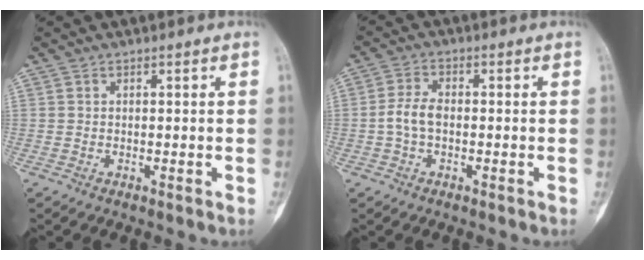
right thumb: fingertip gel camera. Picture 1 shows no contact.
{"total": 4.4, "force": [-0.7, 2.6, 3.5], "torque": [-0.075, 0.014, -0.018]}